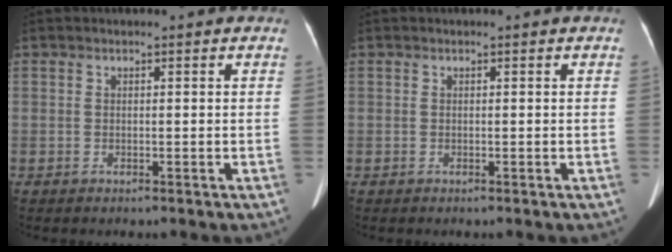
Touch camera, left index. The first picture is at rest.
{"total": 0.0}